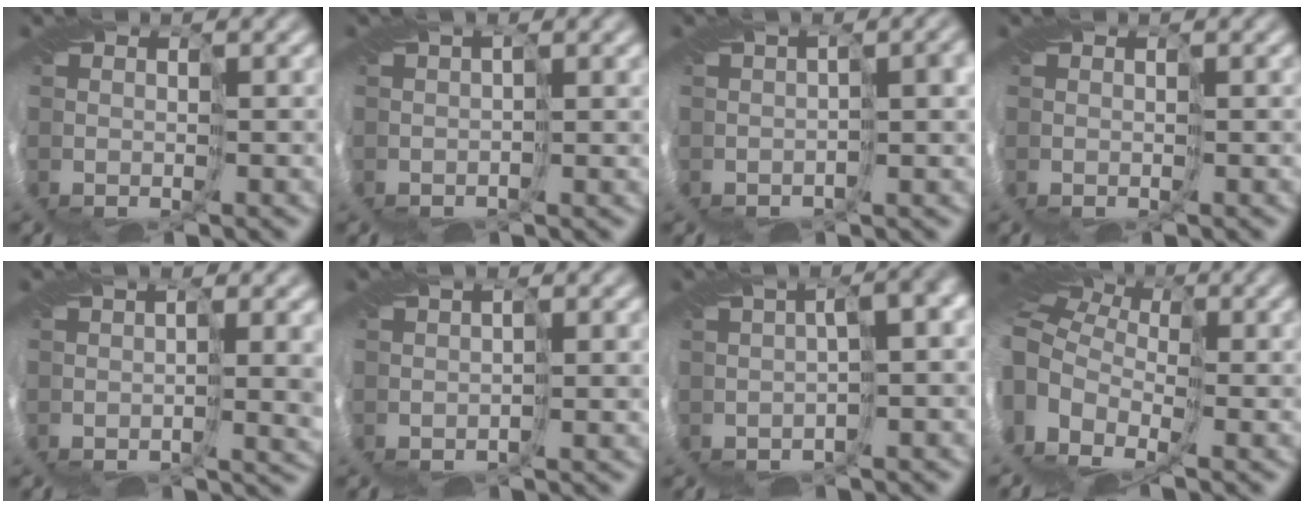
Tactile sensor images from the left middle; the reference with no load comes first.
{"total": 1.2, "force": [0.6, 0.1, 1.1], "torque": [-0.012, 0.005, 0.006]}
{"total": 3.4, "force": [0.2, 1.4, 3.1], "torque": [-0.033, 0.013, 0.005]}
{"total": 0.0}
{"total": 5.8, "force": [1.5, 2.7, 5.0], "torque": [-0.077, 0.010, 0.034]}
{"total": 1.9, "force": [0.7, 1.1, 1.4], "torque": [-0.022, 0.011, 0.012]}
{"total": 6.8, "force": [-0.5, 2.9, 6.1], "torque": [-0.074, 0.019, -0.001]}
{"total": 12.5, "force": [1.8, 8.6, 8.9], "torque": [-0.198, 0.001, 0.017]}